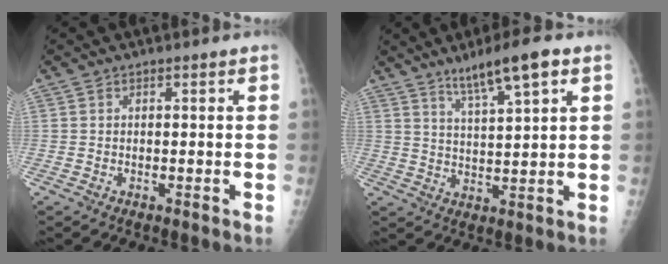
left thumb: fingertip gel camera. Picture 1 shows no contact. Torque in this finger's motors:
{"motor_torque": [0.12, 0.02, 0.67, -0.46, 0.06]}